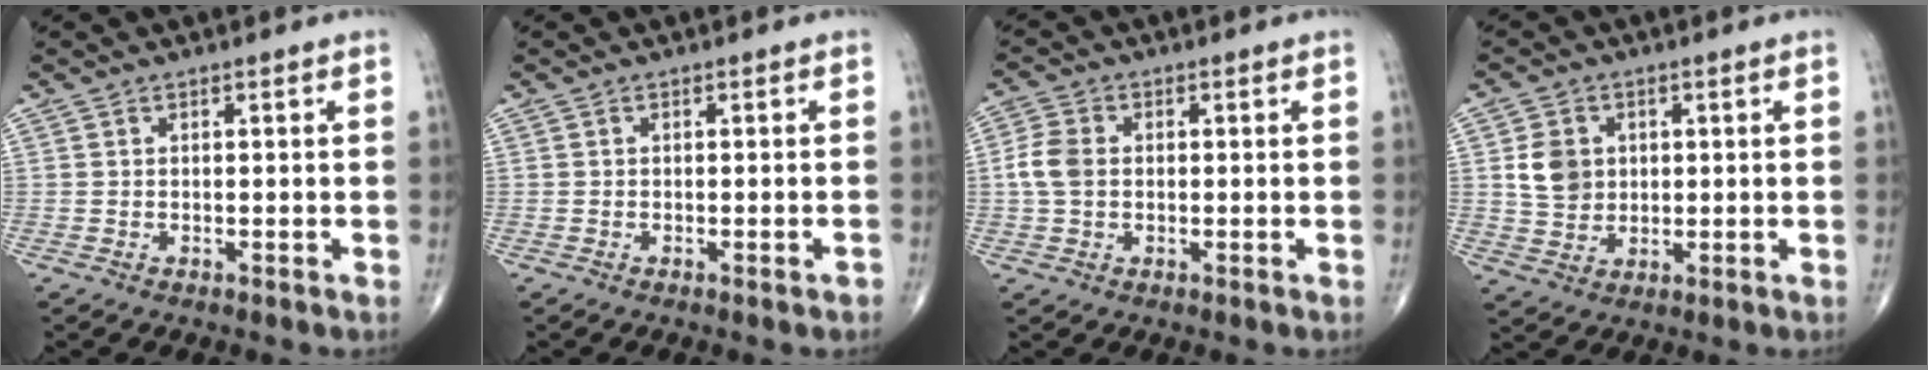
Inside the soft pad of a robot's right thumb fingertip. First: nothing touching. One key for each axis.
{"total": 1.0, "fx": -0.6, "fy": 0.1, "fz": 0.8, "tx": -0.011, "ty": -0.002, "tz": -0.010}
{"total": 5.0, "fx": 0.0, "fy": 3.6, "fz": 3.4, "tx": -0.077, "ty": 0.009, "tz": -0.005}
{"total": 6.5, "fx": 1.3, "fy": 5.4, "fz": 3.4, "tx": -0.042, "ty": -0.006, "tz": 0.028}